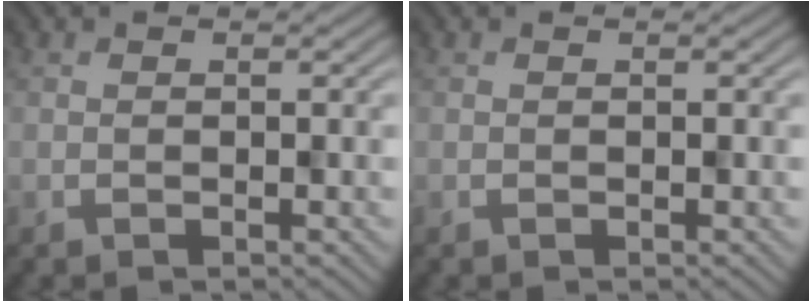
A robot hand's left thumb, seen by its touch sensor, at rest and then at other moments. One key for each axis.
{"total": 0.0}